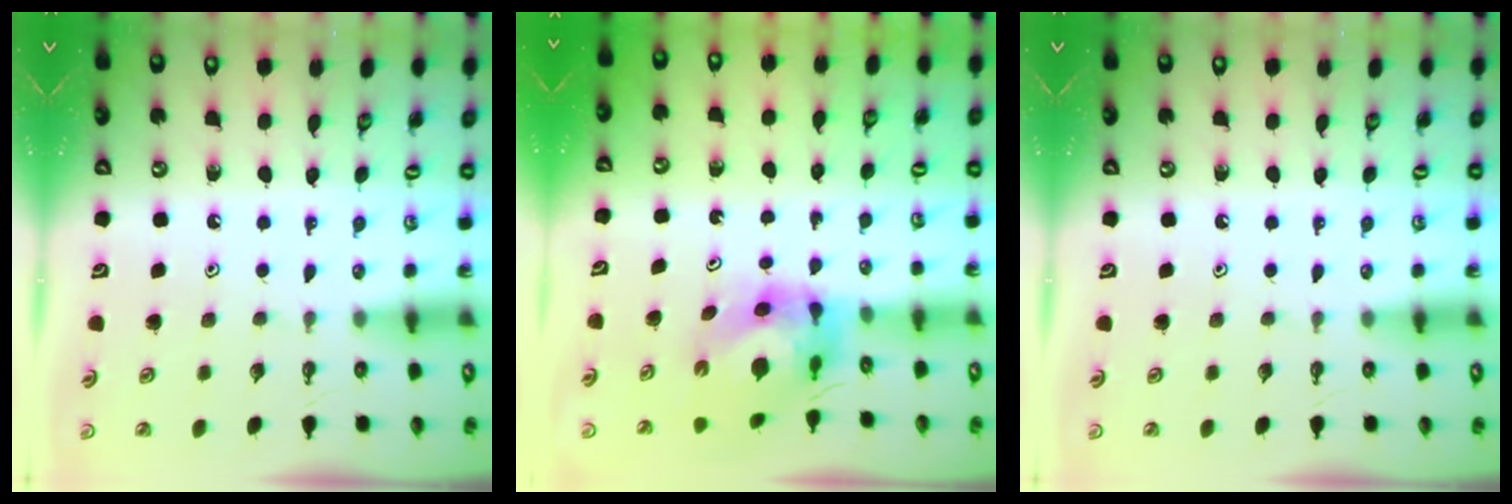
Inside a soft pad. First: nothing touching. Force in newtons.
{"total": 5.7, "press": 5.7, "slide": 0.6}
{"total": 0.0}